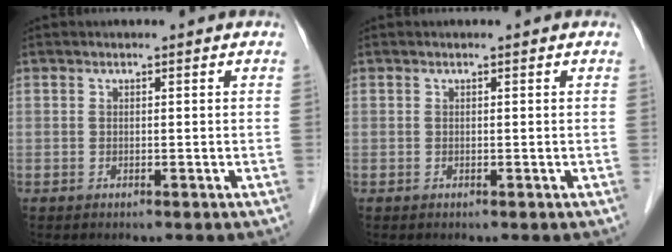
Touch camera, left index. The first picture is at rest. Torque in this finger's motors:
{"motor_torque": [0.09, 0.03, 0.01, -0.01]}